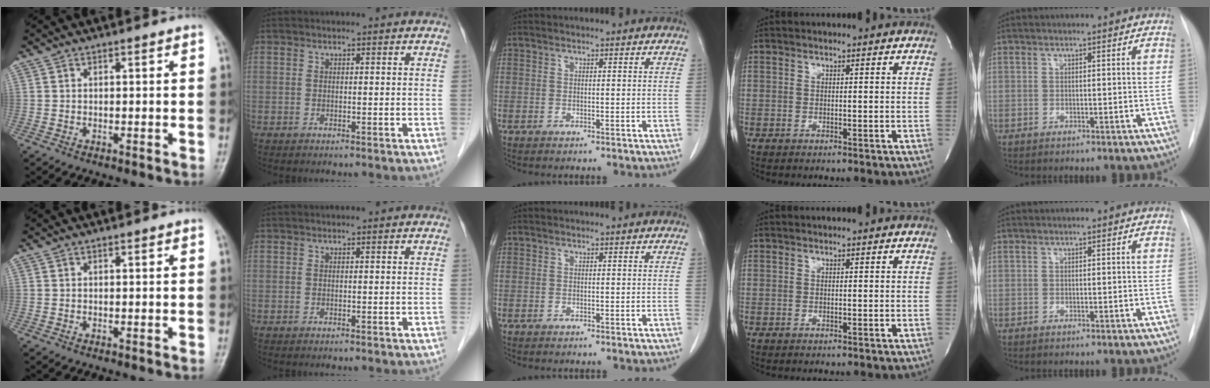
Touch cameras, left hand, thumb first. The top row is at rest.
{}